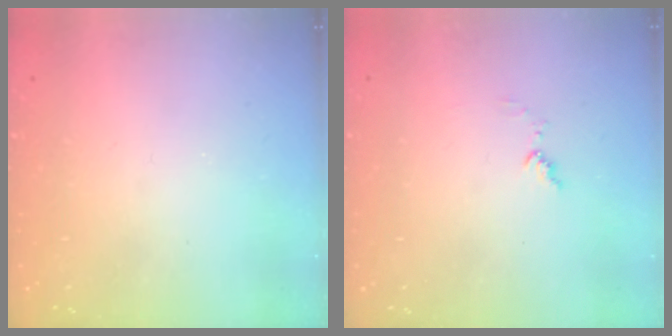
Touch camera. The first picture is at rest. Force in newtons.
{"total": 4.9, "press": 4.9, "slide": 0.3}